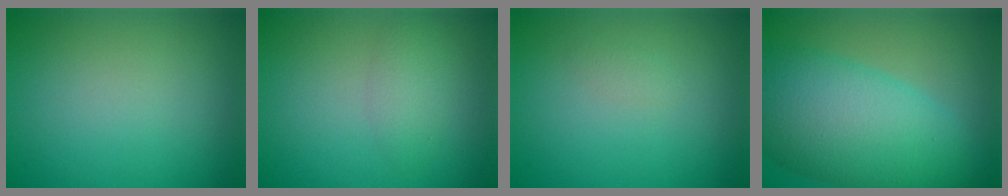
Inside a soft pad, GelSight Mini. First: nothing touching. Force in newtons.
{"total": 1.8, "press": 1.8, "slide": 0.0}
{"total": 0.6, "press": 0.6, "slide": 0.0}
{"total": 10.9, "press": 10.9, "slide": 0.2}